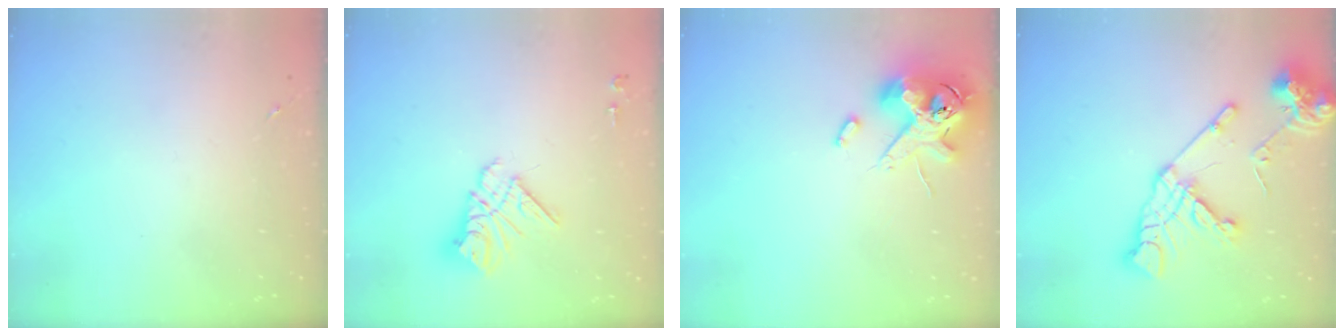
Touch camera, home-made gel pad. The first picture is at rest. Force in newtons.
{"total": 12.7, "press": 12.6, "slide": 1.1}
{"total": 13.9, "press": 13.7, "slide": 2.4}
{"total": 16.3, "press": 16.2, "slide": 2.1}